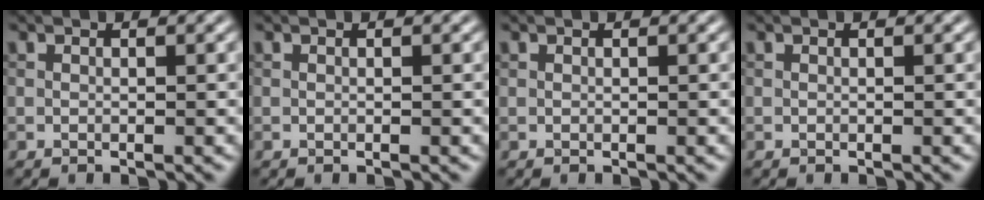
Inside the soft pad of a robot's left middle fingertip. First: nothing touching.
{"total": 0.0}
{"total": 0.0}
{"total": 0.0}